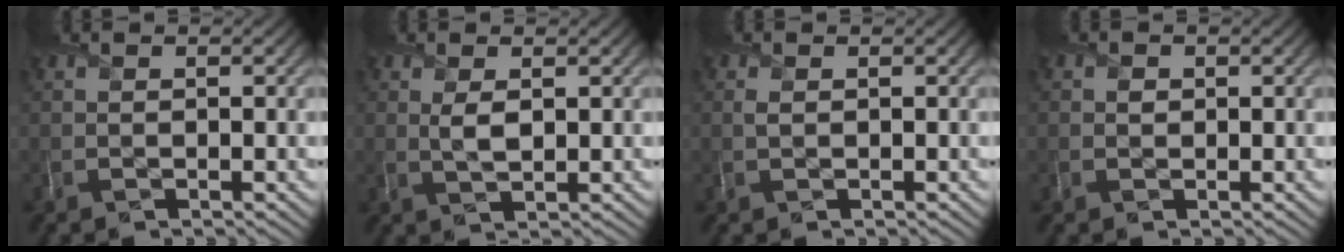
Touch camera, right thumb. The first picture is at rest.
{"total": 2.4, "force": [0.6, 1.1, 2.0], "torque": [-0.044, -0.005, 0.012]}
{"total": 0.7, "force": [0.2, 0.5, 0.5], "torque": [-0.014, -0.001, 0.001]}
{"total": 1.0, "force": [0.1, 0.9, 0.3], "torque": [-0.002, -0.005, -0.002]}